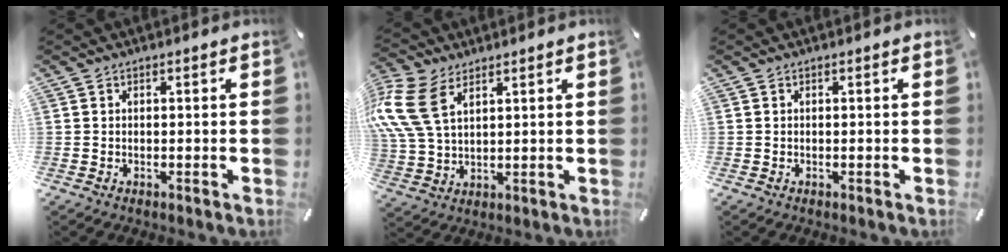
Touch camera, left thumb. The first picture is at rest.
{"total": 12.1, "force": [5.8, 7.3, 7.7], "torque": [-0.207, -0.014, 0.103]}
{"total": 0.0}